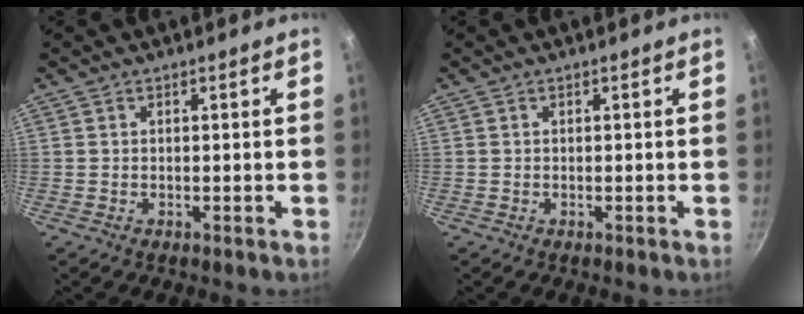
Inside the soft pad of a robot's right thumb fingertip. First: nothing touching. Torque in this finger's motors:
{"motor_torque": [0.02, -0.20, -0.14, 0.35, -0.15]}